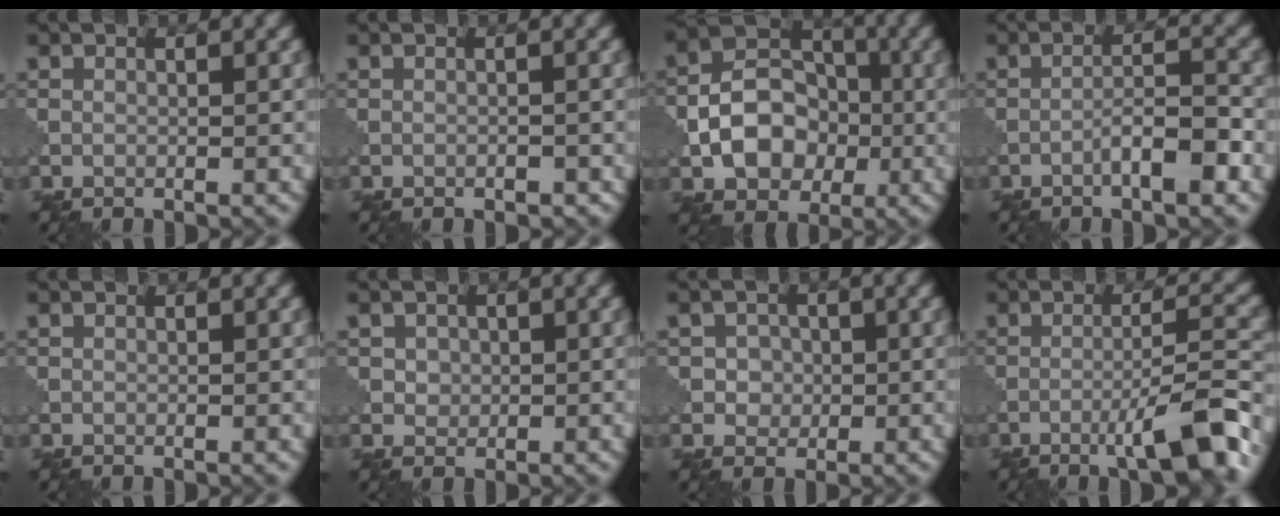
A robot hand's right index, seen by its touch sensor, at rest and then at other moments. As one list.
[{"total": 0.7, "force": [-0.5, 0.3, 0.4], "torque": [-0.006, -0.001, -0.006]}, {"total": 7.3, "force": [-1.6, 5.4, 4.6], "torque": [-0.068, 0.004, -0.029]}, {"total": 3.9, "force": [-1.9, 0.6, 3.3], "torque": [-0.056, 0.013, -0.038]}, {"total": 0.0}, {"total": 1.8, "force": [0.5, 1.6, 0.7], "torque": [-0.014, 0.000, 0.017]}, {"total": 2.3, "force": [0.2, 2.2, 0.9], "torque": [-0.005, 0.001, 0.003]}, {"total": 6.8, "force": [-3.7, 0.7, 5.6], "torque": [-0.080, 0.013, -0.066]}]